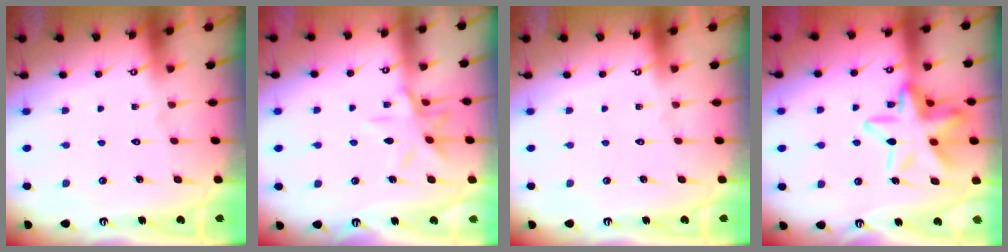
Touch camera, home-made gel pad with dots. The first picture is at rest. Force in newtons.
{"total": 10.2, "press": 10.2, "slide": 0.6}
{"total": 0.0}
{"total": 16.7, "press": 16.7, "slide": 1.5}